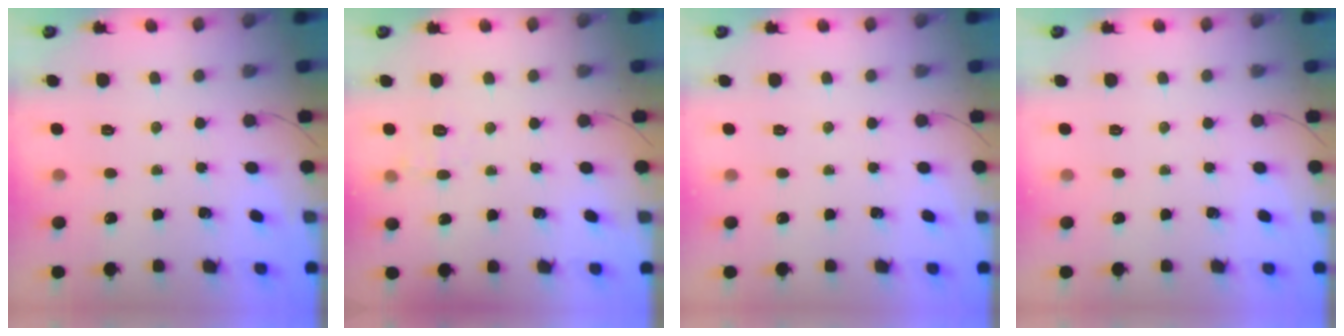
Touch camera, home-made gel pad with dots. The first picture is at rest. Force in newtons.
{"total": 6.9, "press": 6.7, "slide": 1.6}
{"total": 0.0}
{"total": 0.0}